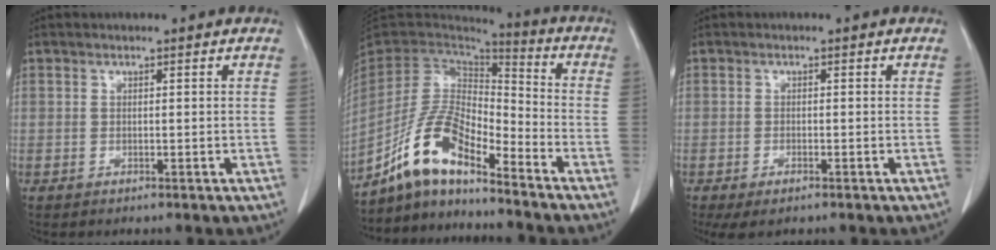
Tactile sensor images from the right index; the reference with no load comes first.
{"total": 12.4, "force": [-9.4, 3.0, 7.5], "torque": [-0.158, 0.018, -0.176]}
{"total": 3.3, "force": [-2.2, 1.0, 2.2], "torque": [-0.038, -0.008, -0.032]}